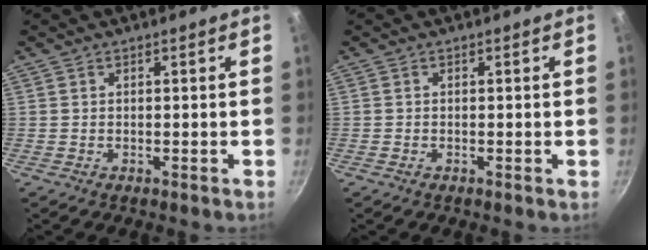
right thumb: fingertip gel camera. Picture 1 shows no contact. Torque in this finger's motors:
{"motor_torque": [0.18, -0.27, 0.29, -0.13, 0.02]}